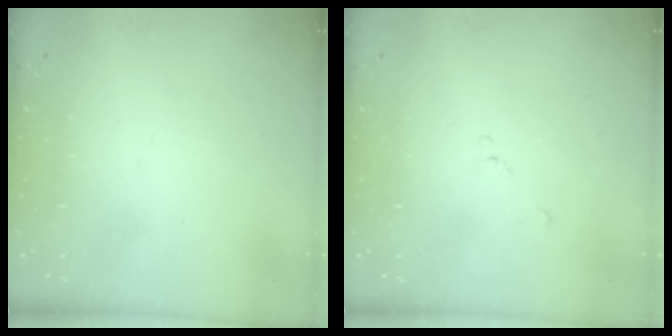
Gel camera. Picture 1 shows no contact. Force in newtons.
{"total": 7.7, "press": 7.6, "slide": 0.7}